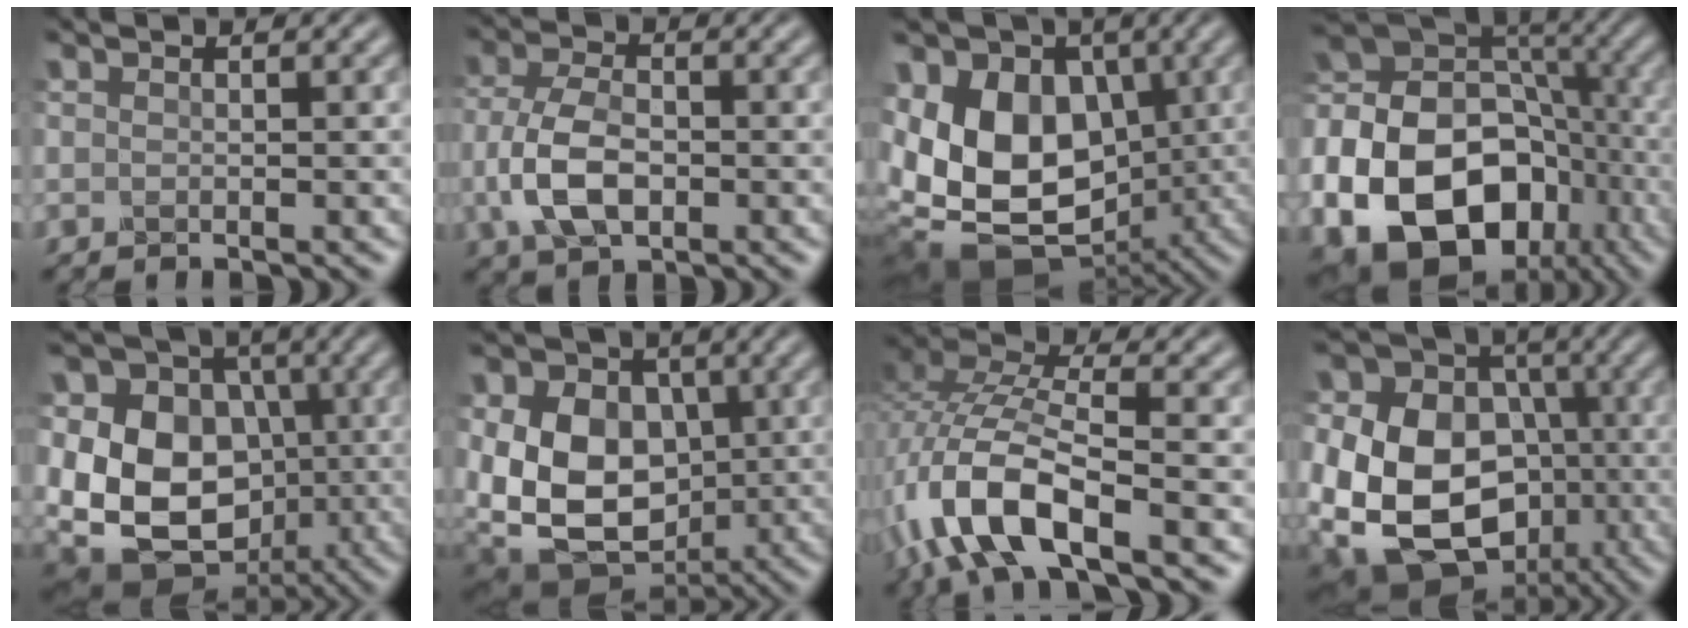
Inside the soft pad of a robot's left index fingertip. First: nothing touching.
{"total": 5.6, "force": [-1.5, 3.4, 4.2], "torque": [-0.106, 0.004, -0.035]}
{"total": 16.1, "force": [-0.8, 12.5, 10.2], "torque": [-0.173, 0.006, -0.034]}
{"total": 20.1, "force": [-7.2, 15.2, 11.0], "torque": [-0.227, -0.023, -0.122]}
{"total": 14.3, "force": [-0.7, 12.0, 7.8], "torque": [-0.164, 0.011, -0.027]}
{"total": 15.6, "force": [0.3, 12.7, 9.0], "torque": [-0.187, 0.009, -0.004]}
{"total": 10.1, "force": [-4.7, 4.0, 8.0], "torque": [-0.182, 0.008, -0.093]}
{"total": 17.3, "force": [-3.8, 13.7, 9.9], "torque": [-0.212, -0.030, -0.069]}